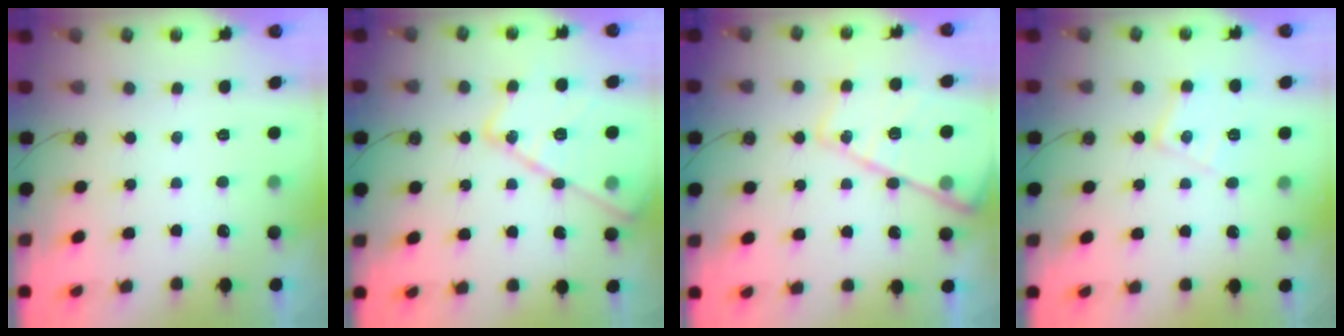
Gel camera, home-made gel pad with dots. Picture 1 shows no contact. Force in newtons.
{"total": 17.5, "press": 17.4, "slide": 1.6}
{"total": 19.4, "press": 19.3, "slide": 1.6}
{"total": 10.6, "press": 10.6, "slide": 0.7}